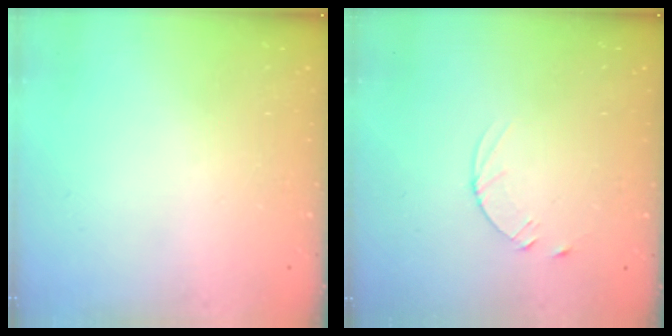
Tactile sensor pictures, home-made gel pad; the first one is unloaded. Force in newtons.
{"total": 3.6, "press": 3.6, "slide": 0.5}